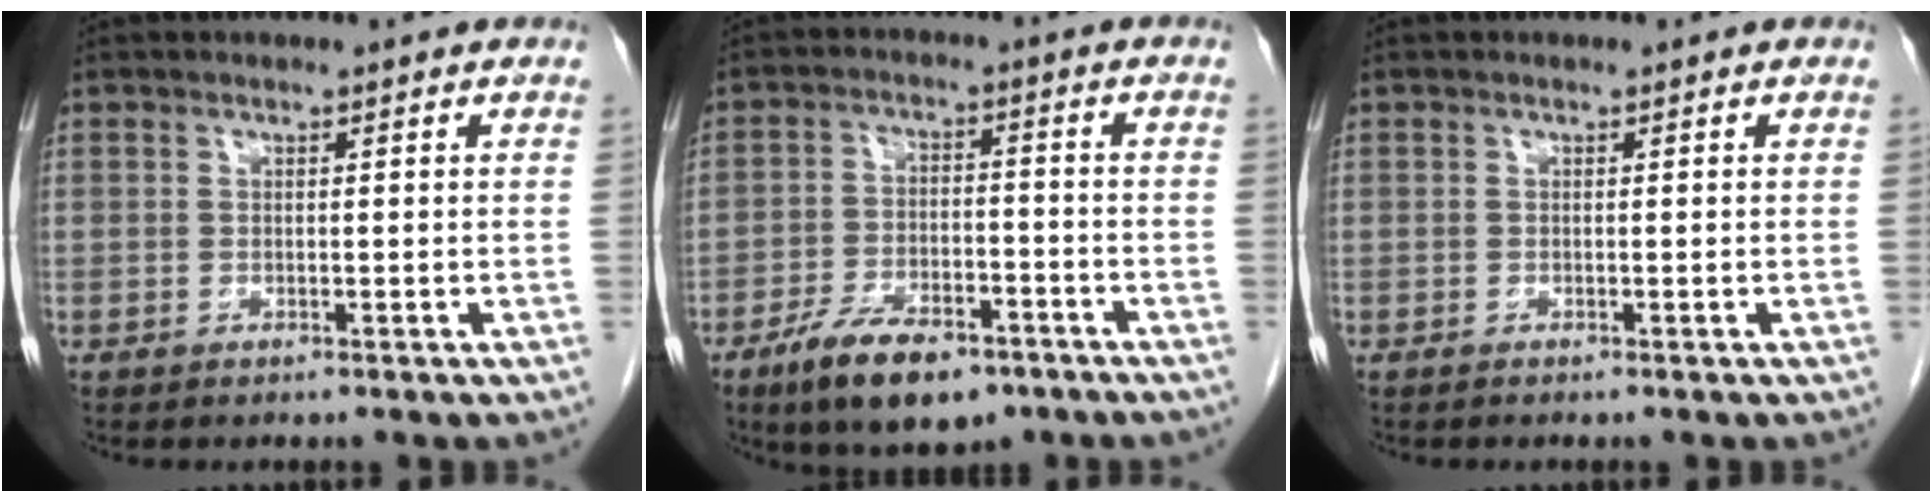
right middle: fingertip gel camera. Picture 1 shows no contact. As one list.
[{"total": 10.3, "force": [-6.9, 4.1, 6.5], "torque": [-0.113, -0.007, -0.115]}, {"total": 0.0}]